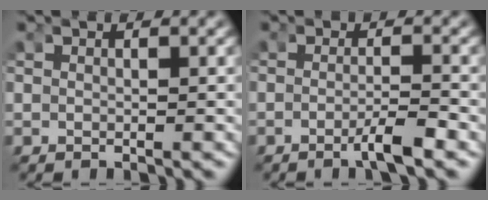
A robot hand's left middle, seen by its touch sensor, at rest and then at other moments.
{"total": 2.4, "force": [-1.6, 0.0, 1.8], "torque": [-0.033, -0.005, -0.030]}